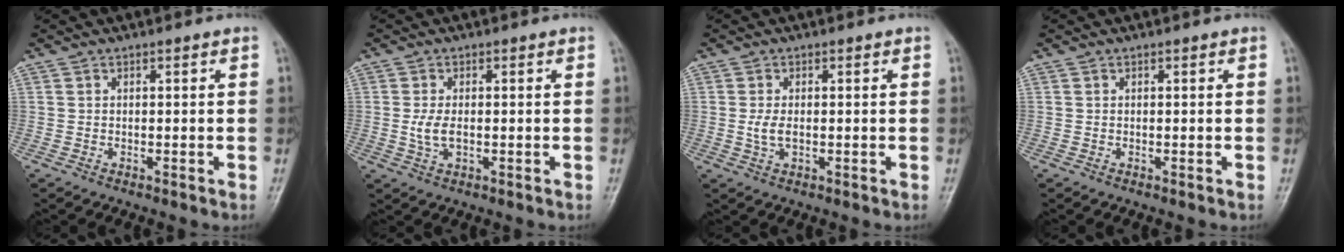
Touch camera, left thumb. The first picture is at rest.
{"total": 3.5, "force": [-0.2, 2.0, 2.9], "torque": [-0.061, -0.005, -0.004]}
{"total": 2.8, "force": [0.0, 1.6, 2.3], "torque": [-0.048, -0.005, -0.003]}
{"total": 0.0}